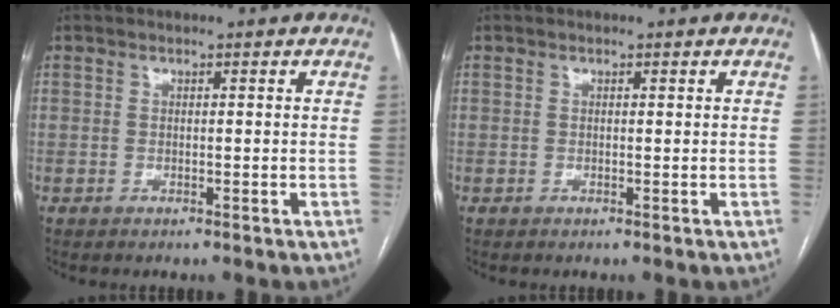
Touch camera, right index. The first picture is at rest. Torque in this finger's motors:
{"motor_torque": [-0.04, -0.07, 0.02, 0.01]}